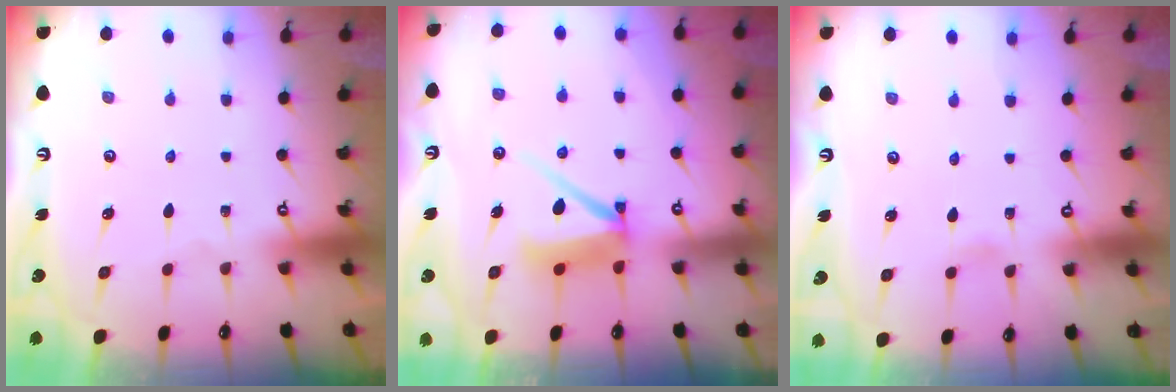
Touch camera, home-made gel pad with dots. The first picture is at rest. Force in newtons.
{"total": 8.7, "press": 8.7, "slide": 1.0}
{"total": 2.4, "press": 2.4, "slide": 0.3}